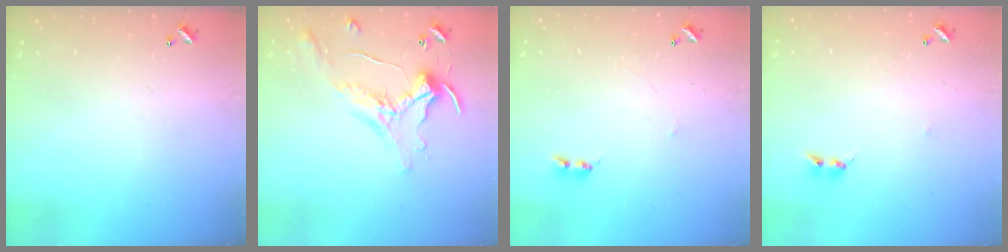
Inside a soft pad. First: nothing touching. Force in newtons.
{"total": 0.7, "press": 0.5, "slide": 0.4}
{"total": 2.2, "press": 2.1, "slide": 0.5}
{"total": 2.7, "press": 2.7, "slide": 0.3}